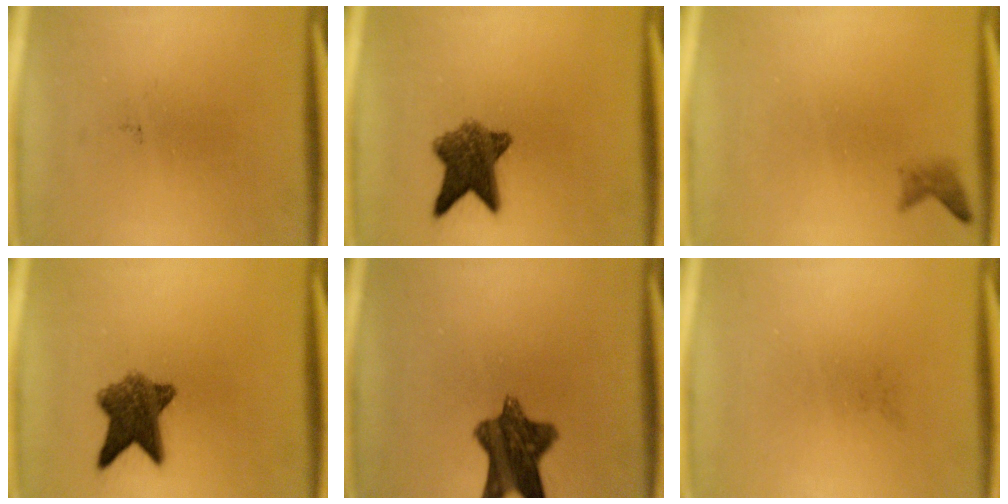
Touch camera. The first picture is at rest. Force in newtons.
{"total": 7.8}
{"total": 1.3}
{"total": 7.8}
{"total": 9.8}
{"total": 0.0}